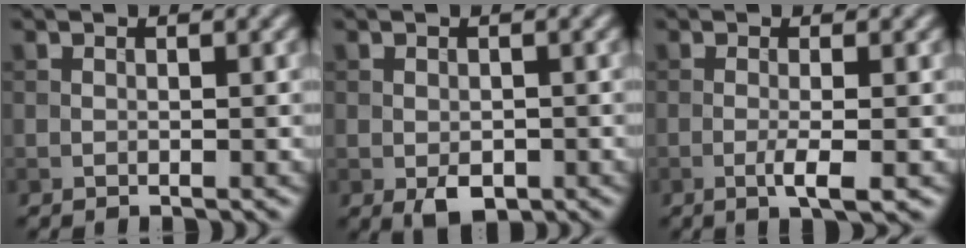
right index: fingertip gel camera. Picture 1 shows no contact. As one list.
[{"total": 2.6, "force": [-0.9, 1.5, 1.8], "torque": [-0.033, -0.009, -0.012]}, {"total": 2.5, "force": [-0.7, 0.5, 2.4], "torque": [-0.041, -0.001, -0.017]}]